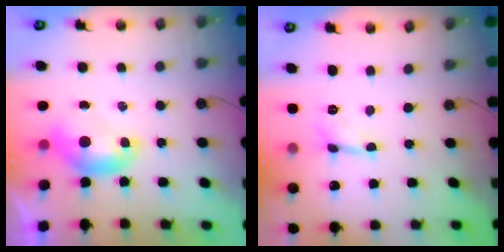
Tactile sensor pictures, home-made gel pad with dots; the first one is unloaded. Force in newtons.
{"total": 0.8, "press": 0.8, "slide": 0.2}